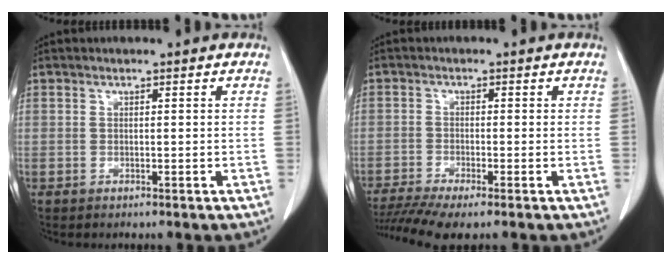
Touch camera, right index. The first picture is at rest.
{"total": 6.3, "force": [-4.7, 0.3, 4.2], "torque": [-0.075, -0.007, -0.080]}